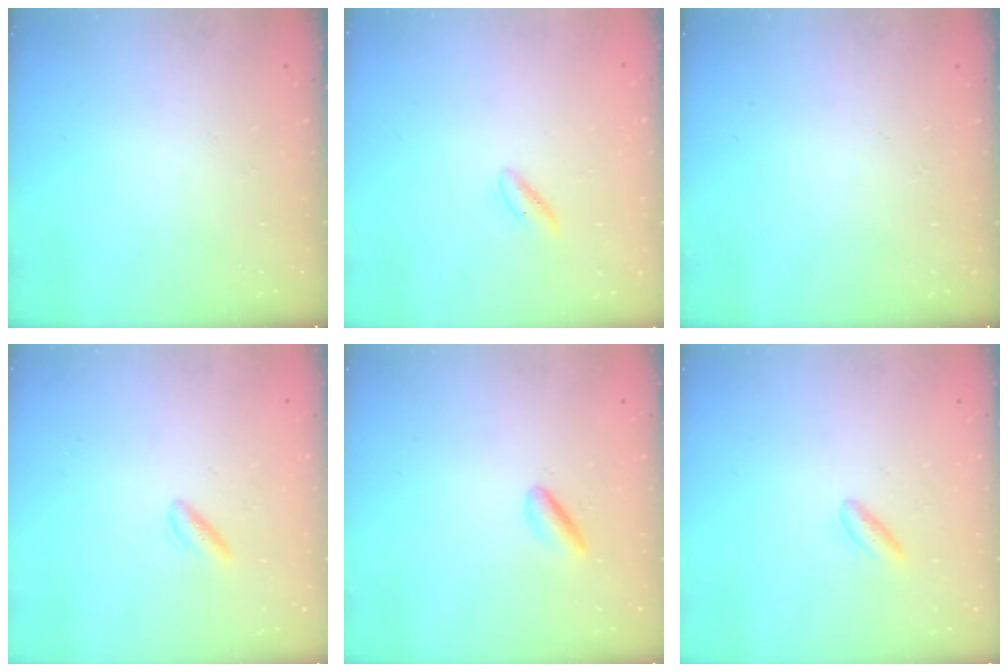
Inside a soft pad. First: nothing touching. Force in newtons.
{"total": 2.1, "press": 1.7, "slide": 1.3}
{"total": 0.0}
{"total": 2.5, "press": 2.2, "slide": 1.3}
{"total": 1.8, "press": 1.7, "slide": 0.5}
{"total": 2.5, "press": 2.2, "slide": 1.2}